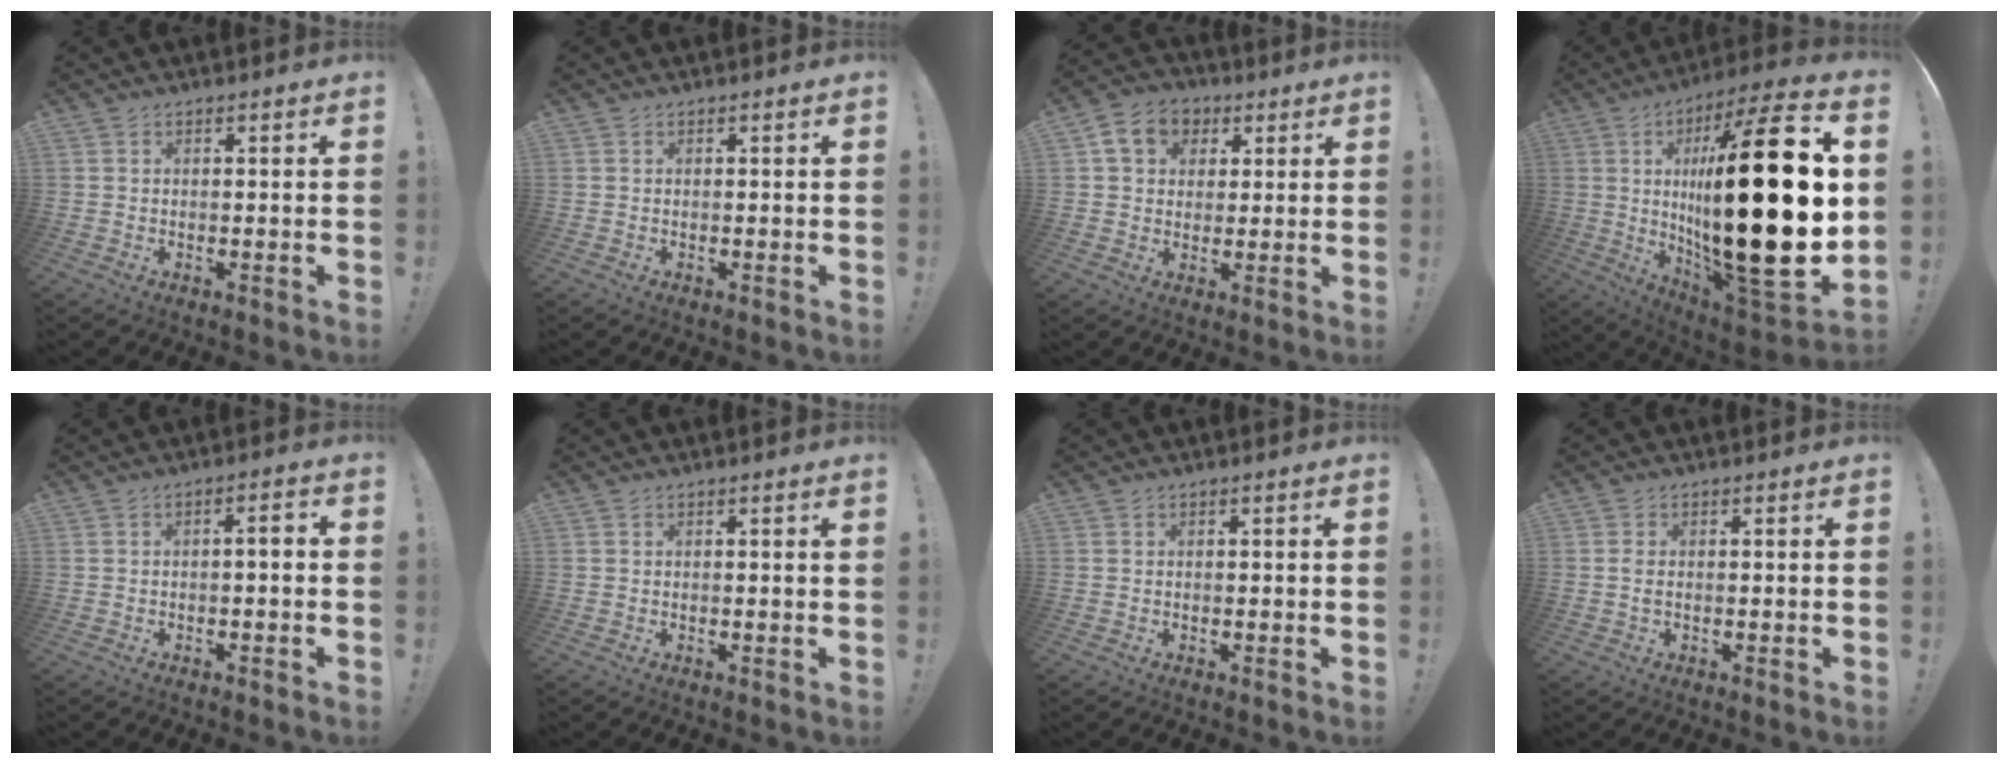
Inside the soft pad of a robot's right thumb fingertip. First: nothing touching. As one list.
[{"total": 0.0}, {"total": 9.7, "force": [3.7, 7.9, 4.3], "torque": [-0.067, -0.002, 0.073]}, {"total": 41.0, "force": [2.7, 11.1, 39.4], "torque": [-0.661, -0.029, 0.054]}, {"total": 2.5, "force": [-1.3, 0.4, 2.1], "torque": [-0.042, 0.012, -0.023]}, {"total": 0.7, "force": [0.4, -0.2, 0.6], "torque": [-0.011, 0.000, 0.006]}, {"total": 0.0}, {"total": 1.6, "force": [-0.1, 0.5, 1.5], "torque": [-0.035, 0.005, 0.000]}]